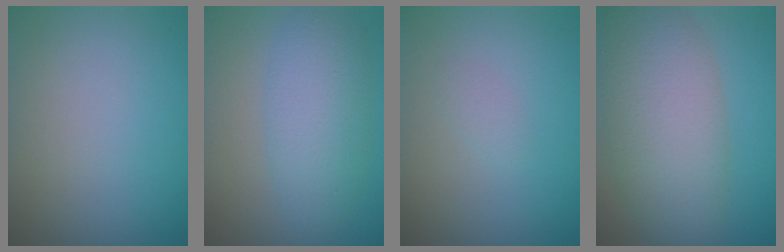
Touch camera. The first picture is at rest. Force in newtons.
{"total": 4.6, "press": 4.6, "slide": 0.1}
{"total": 0.6, "press": 0.6, "slide": 0.0}
{"total": 8.1, "press": 8.1, "slide": 0.6}